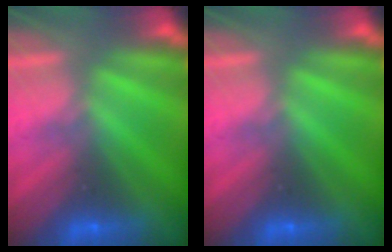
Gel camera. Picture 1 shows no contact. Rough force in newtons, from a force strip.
{"total": 0.0}